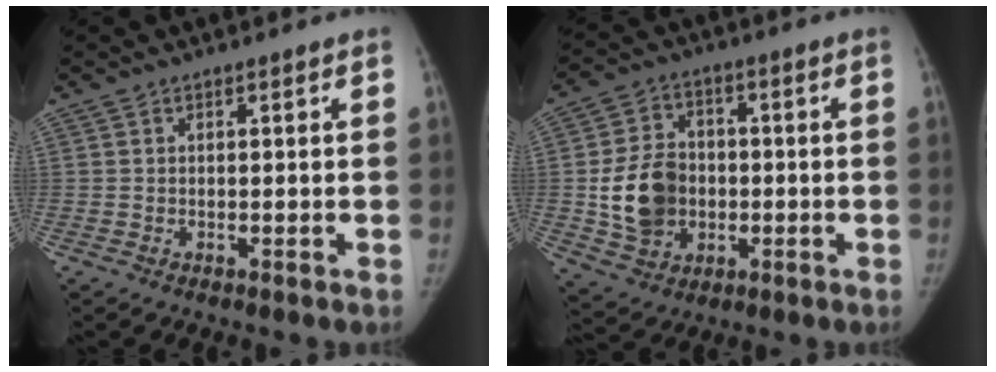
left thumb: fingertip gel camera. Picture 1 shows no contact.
{"total": 12.5, "force": [-1.2, 10.1, 7.3], "torque": [-0.109, 0.010, -0.017]}